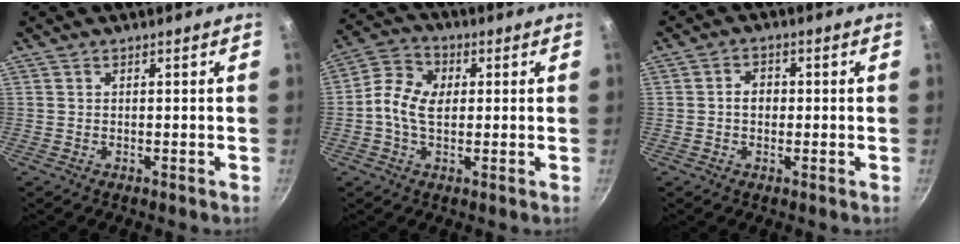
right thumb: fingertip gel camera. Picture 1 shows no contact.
{"total": 8.4, "force": [0.4, 5.7, 6.1], "torque": [-0.109, 0.013, -0.011]}
{"total": 3.3, "force": [-0.1, 2.6, 2.0], "torque": [-0.016, 0.010, -0.003]}